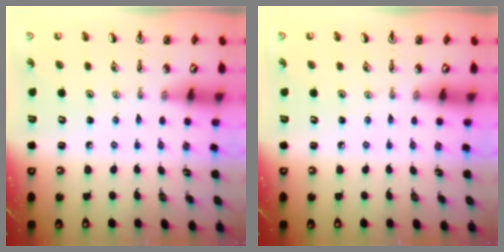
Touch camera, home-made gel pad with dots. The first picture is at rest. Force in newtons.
{"total": 0.0}